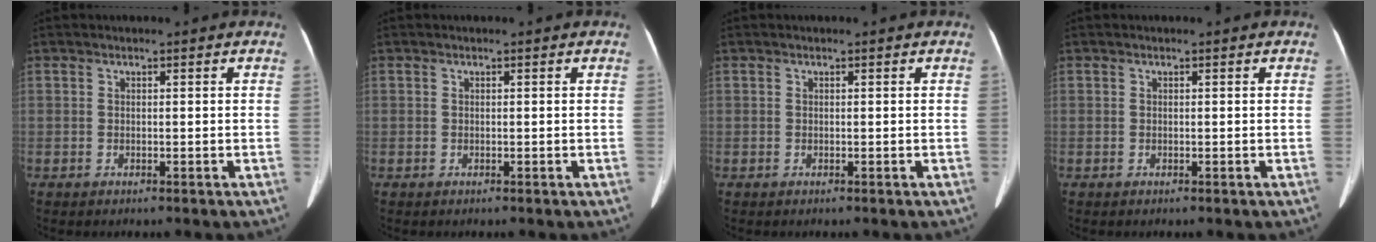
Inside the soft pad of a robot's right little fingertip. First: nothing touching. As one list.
[{"total": 0.0}, {"total": 0.0}, {"total": 0.0}]